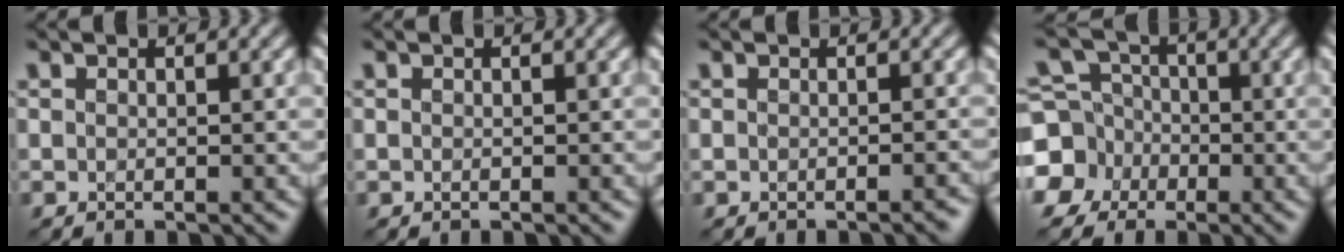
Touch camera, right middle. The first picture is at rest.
{"total": 0.0}
{"total": 1.1, "force": [-0.7, 0.3, 0.8], "torque": [0.002, 0.007, -0.014]}
{"total": 7.1, "force": [-2.4, 6.5, 1.6], "torque": [-0.035, 0.007, -0.068]}